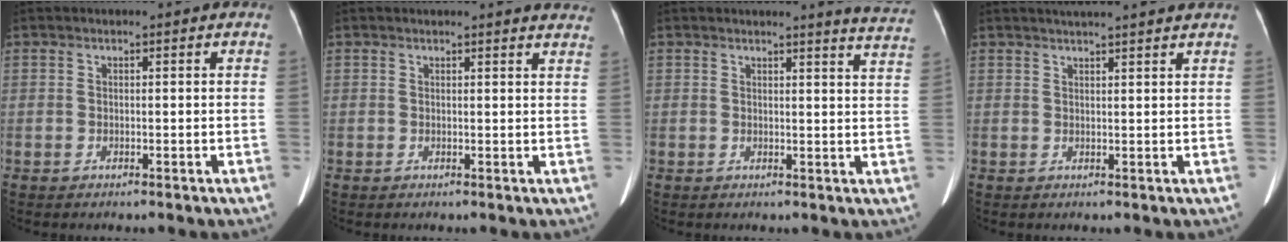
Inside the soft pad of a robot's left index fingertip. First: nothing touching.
{"total": 8.2, "force": [7.9, 0.7, 2.0], "torque": [-0.008, -0.012, 0.061]}
{"total": 7.1, "force": [6.9, -0.9, 1.4], "torque": [-0.016, -0.057, 0.051]}
{"total": 8.2, "force": [7.2, -0.1, 3.8], "torque": [-0.054, 0.026, 0.087]}